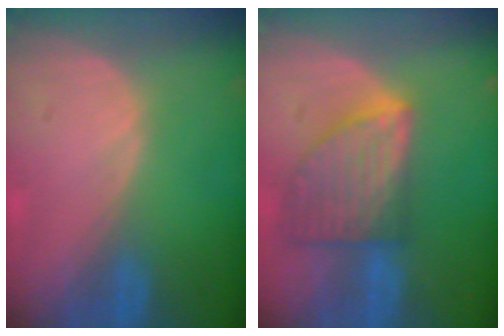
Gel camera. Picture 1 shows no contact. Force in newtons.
{"total": 8.1, "press": 7.4, "slide": 3.4}